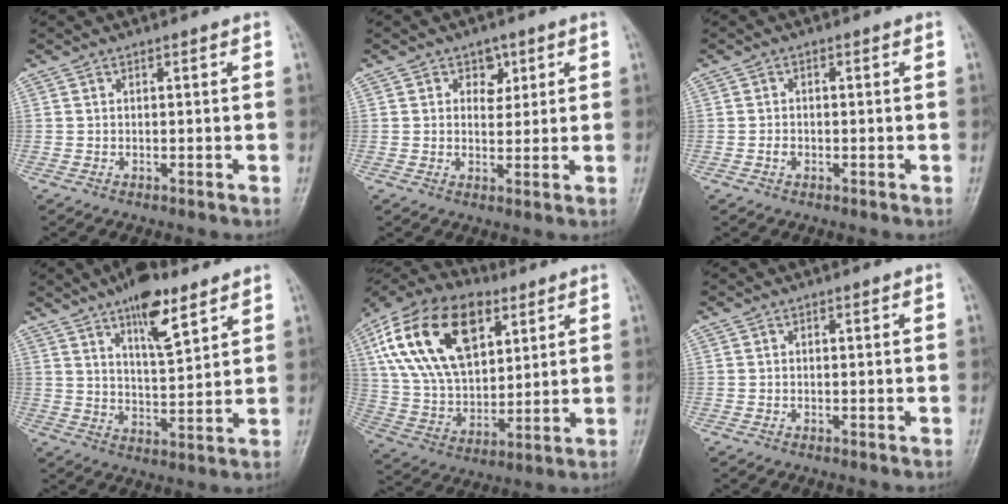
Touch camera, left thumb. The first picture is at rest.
{"total": 3.8, "force": [1.6, 2.9, 1.8], "torque": [0.003, -0.007, 0.022]}
{"total": 1.4, "force": [-0.6, 1.1, 0.7], "torque": [-0.011, 0.007, -0.012]}
{"total": 10.8, "force": [6.8, 3.6, 7.6], "torque": [-0.105, -0.039, 0.112]}
{"total": 23.8, "force": [9.5, 13.9, 16.8], "torque": [-0.298, -0.009, 0.170]}
{"total": 0.0}